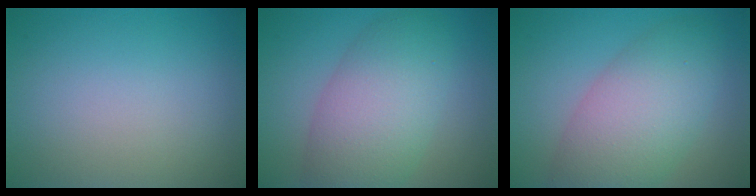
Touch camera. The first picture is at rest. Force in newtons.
{"total": 7.5, "press": 7.5, "slide": 0.3}
{"total": 7.4, "press": 7.4, "slide": 0.2}